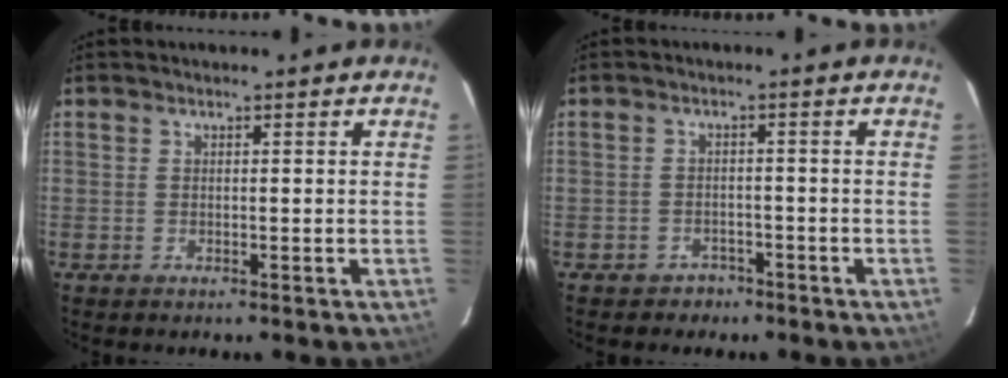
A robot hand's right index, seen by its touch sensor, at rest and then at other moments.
{"total": 3.7, "force": [-2.6, 2.6, 0.1], "torque": [-0.009, 0.013, -0.036]}